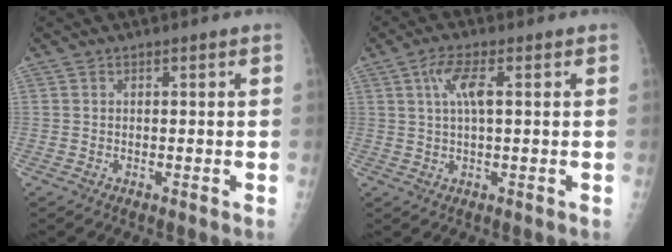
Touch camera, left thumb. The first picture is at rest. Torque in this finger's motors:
{"motor_torque": [0.32, 0.16, 0.63, -0.11, 0.03]}